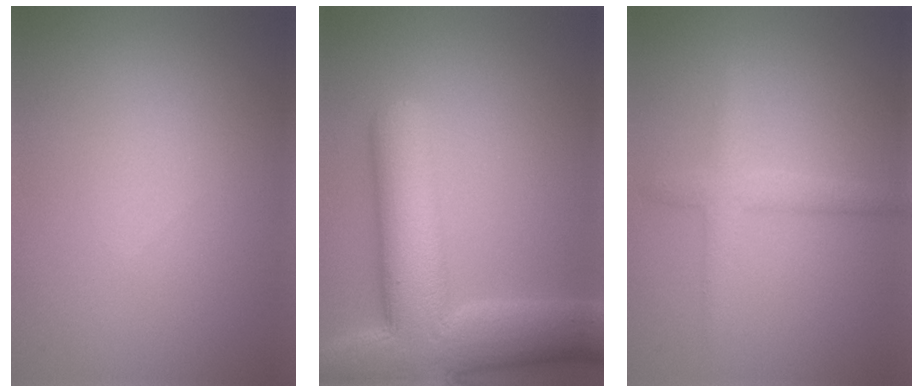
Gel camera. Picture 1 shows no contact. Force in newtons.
{"total": 11.3, "press": 11.2, "slide": 0.6}
{"total": 2.3, "press": 2.3, "slide": 0.2}